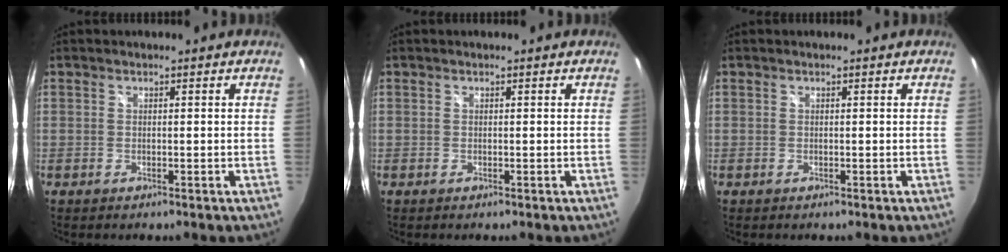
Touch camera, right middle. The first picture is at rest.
{"total": 0.0}
{"total": 0.0}